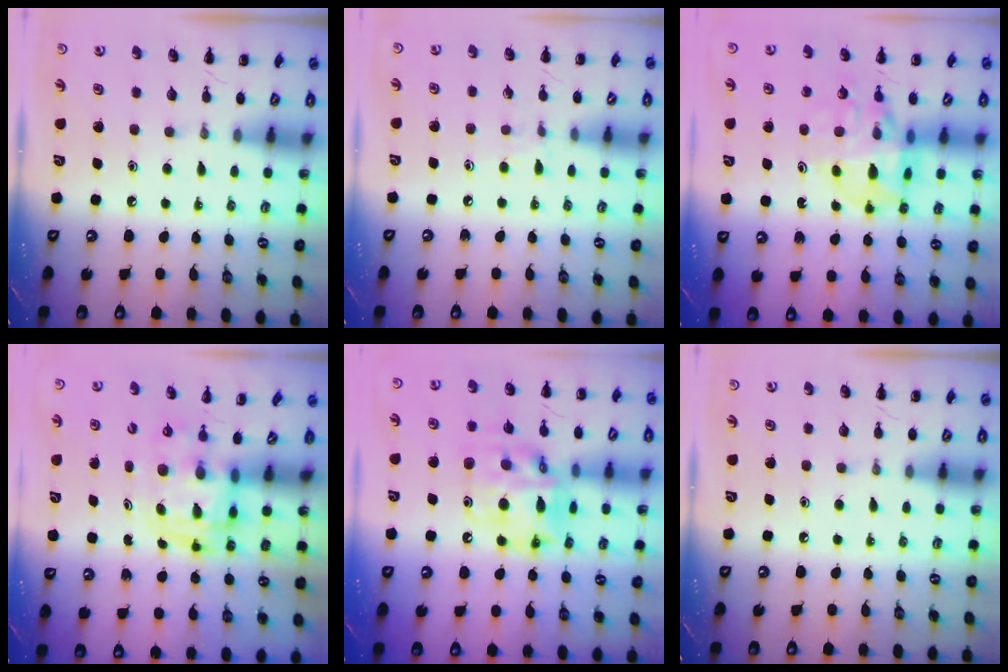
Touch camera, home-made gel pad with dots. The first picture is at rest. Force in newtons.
{"total": 5.2, "press": 4.8, "slide": 2.0}
{"total": 13.6, "press": 13.2, "slide": 3.1}
{"total": 3.5, "press": 3.5, "slide": 0.6}
{"total": 15.5, "press": 15.0, "slide": 4.0}
{"total": 0.0}